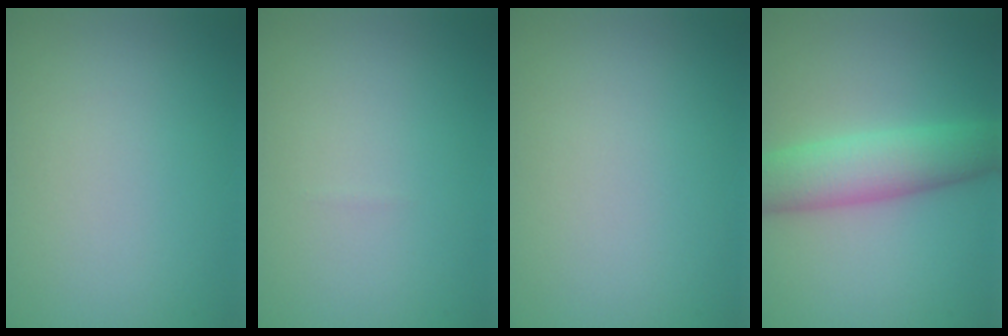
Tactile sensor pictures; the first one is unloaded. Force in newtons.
{"total": 0.0}
{"total": 0.0}
{"total": 5.6, "press": 5.6, "slide": 0.1}